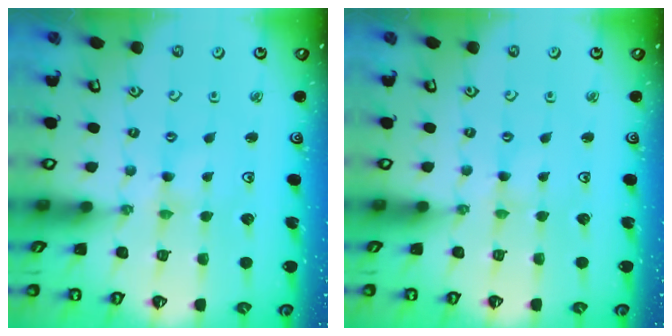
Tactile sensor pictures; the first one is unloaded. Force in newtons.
{"total": 0.0}